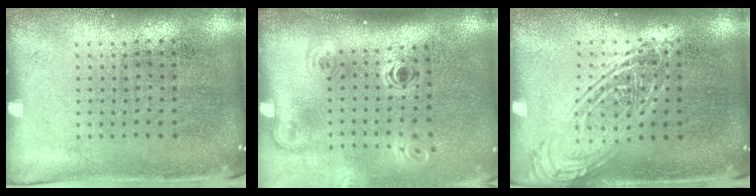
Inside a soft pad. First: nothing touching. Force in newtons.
{"total": 2.0, "press": 1.4, "slide": 1.5}
{"total": 2.3, "press": 2.3, "slide": 0.2}